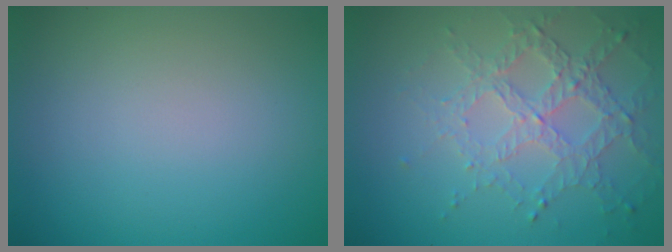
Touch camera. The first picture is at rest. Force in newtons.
{"total": 4.7, "press": 3.3, "slide": 3.4}